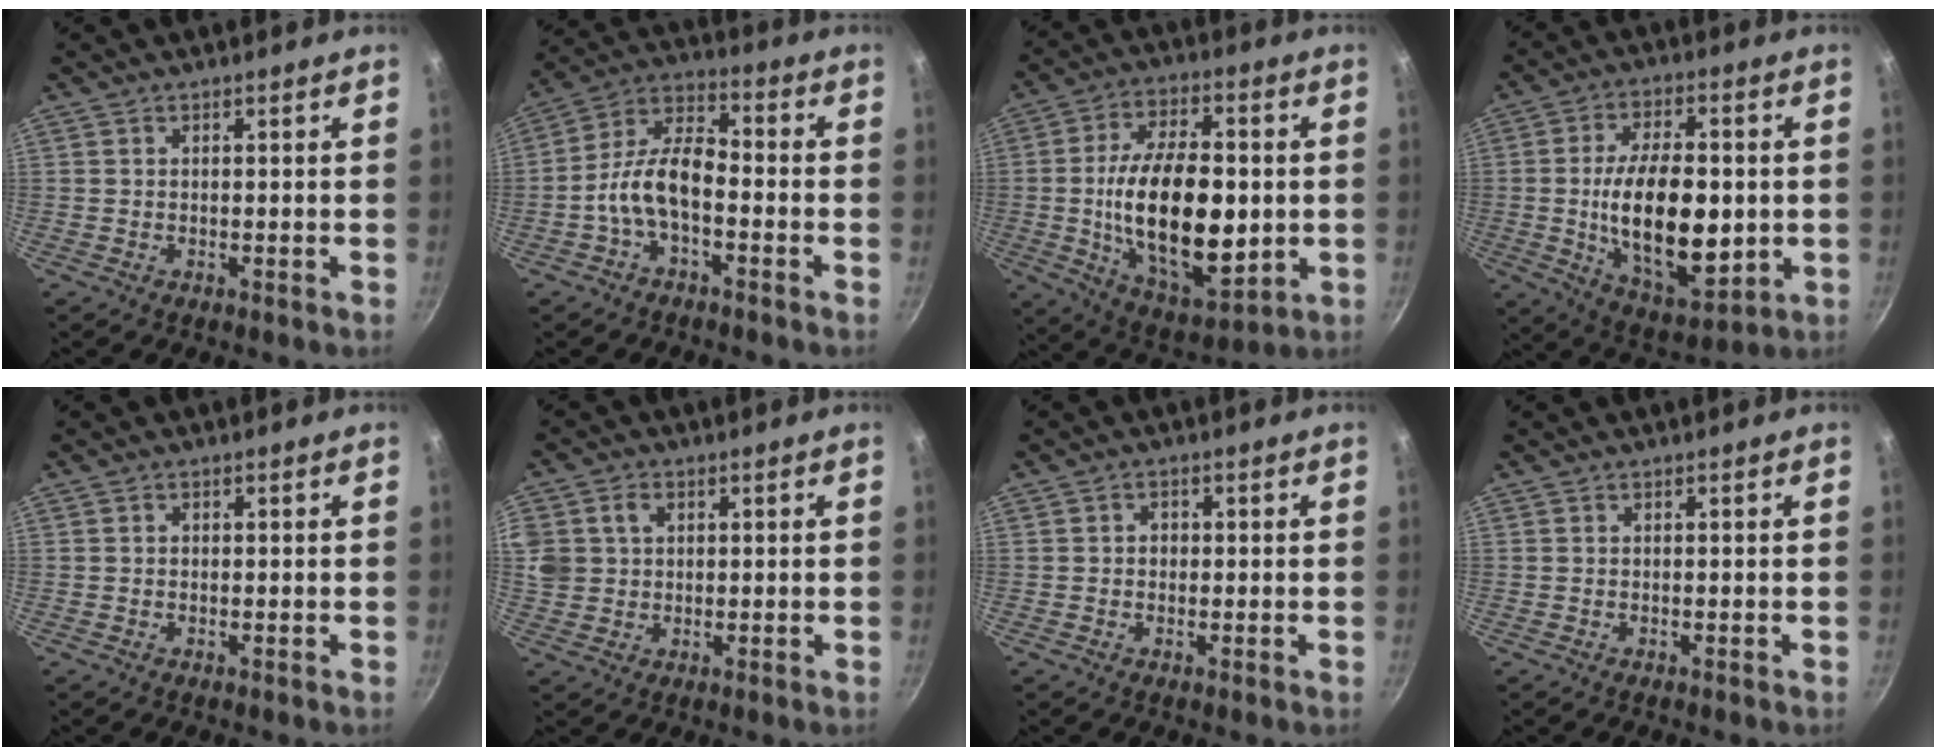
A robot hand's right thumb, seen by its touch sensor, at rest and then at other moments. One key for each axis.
{"total": 10.3, "fx": -3.4, "fy": 5.2, "fz": 8.2, "tx": -0.146, "ty": 0.047, "tz": -0.077}
{"total": 23.1, "fx": -1.2, "fy": 12.1, "fz": 19.7, "tx": -0.319, "ty": -0.003, "tz": -0.010}
{"total": 19.9, "fx": -1.2, "fy": 10.3, "fz": 17.0, "tx": -0.262, "ty": -0.009, "tz": -0.010}
{"total": 0.7, "fx": 0.1, "fy": 0.6, "fz": 0.2, "tx": -0.003, "ty": 0.004, "tz": 0.002}
{"total": 10.0, "fx": 2.6, "fy": 8.4, "fz": 4.7, "tx": -0.103, "ty": 0.011, "tz": 0.050}
{"total": 1.9, "fx": 0.0, "fy": 1.7, "fz": 0.9, "tx": -0.006, "ty": 0.003, "tz": -0.001}
{"total": 0.0}